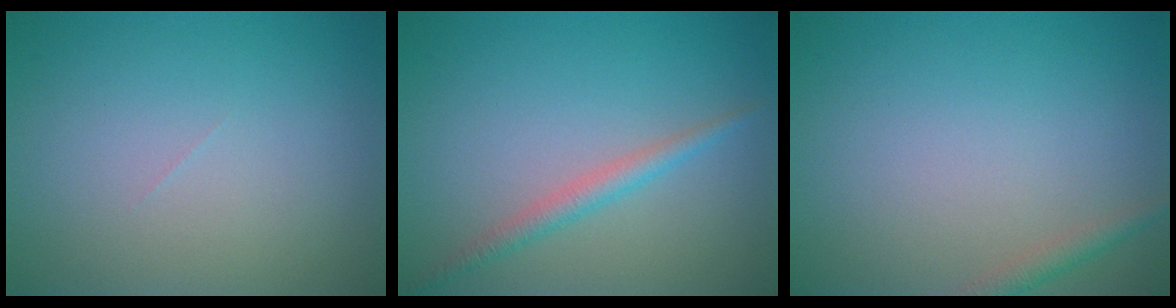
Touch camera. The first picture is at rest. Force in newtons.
{"total": 2.0, "press": 2.0, "slide": 0.1}
{"total": 1.4, "press": 1.4, "slide": 0.1}